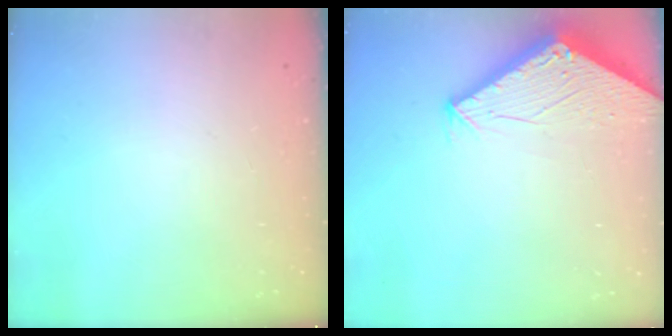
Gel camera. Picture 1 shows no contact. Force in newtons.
{"total": 2.9, "press": 2.9, "slide": 0.1}